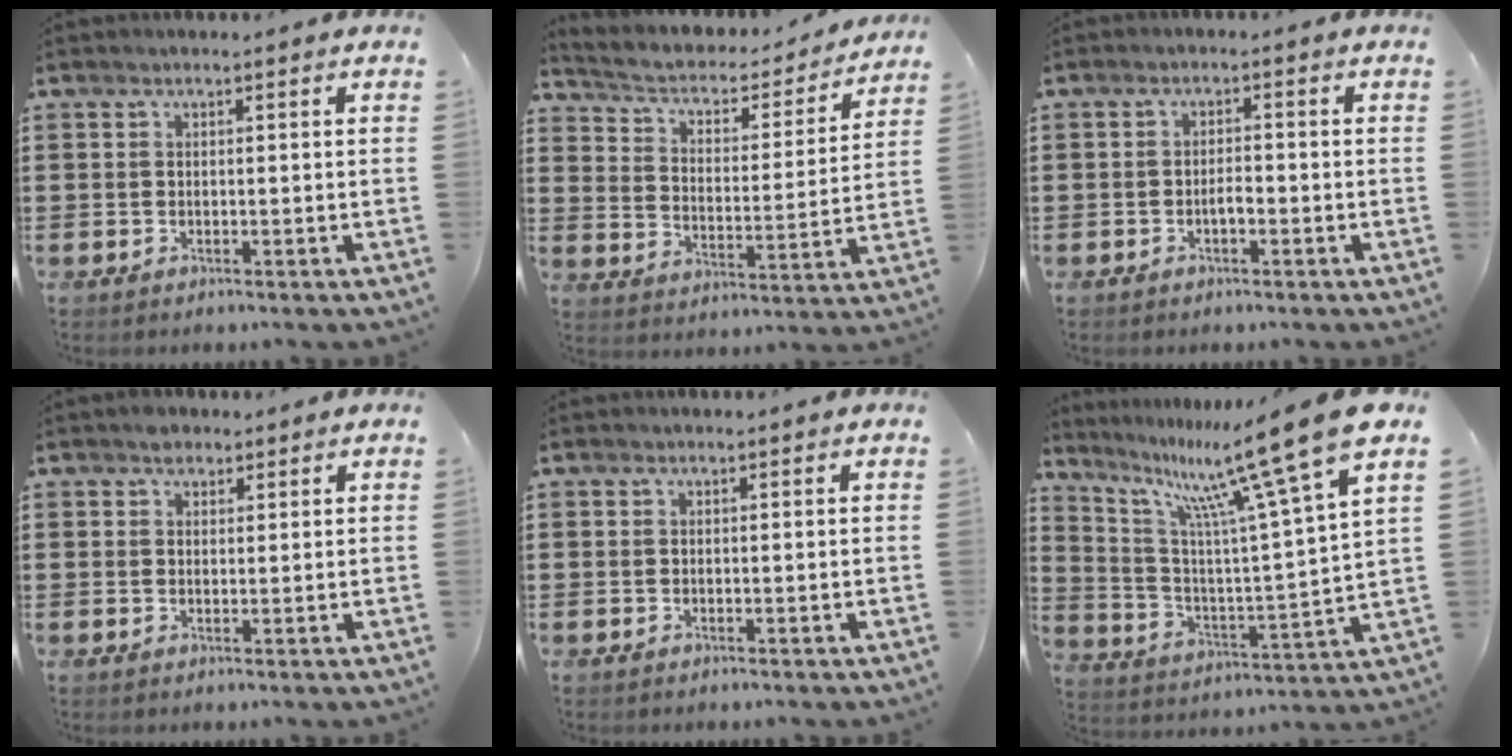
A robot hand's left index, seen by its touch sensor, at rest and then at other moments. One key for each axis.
{"total": 3.3, "fx": 2.6, "fy": 1.6, "fz": 1.4, "tx": -0.046, "ty": -0.021, "tz": 0.034}
{"total": 1.9, "fx": -0.7, "fy": 0.6, "fz": 1.6, "tx": -0.032, "ty": 0.003, "tz": -0.013}
{"total": 1.9, "fx": 1.5, "fy": 1.0, "fz": 0.5, "tx": -0.005, "ty": 0.000, "tz": 0.028}
{"total": 0.0}
{"total": 17.0, "fx": 11.9, "fy": 1.1, "fz": 12.1, "tx": -0.235, "ty": -0.073, "tz": 0.184}